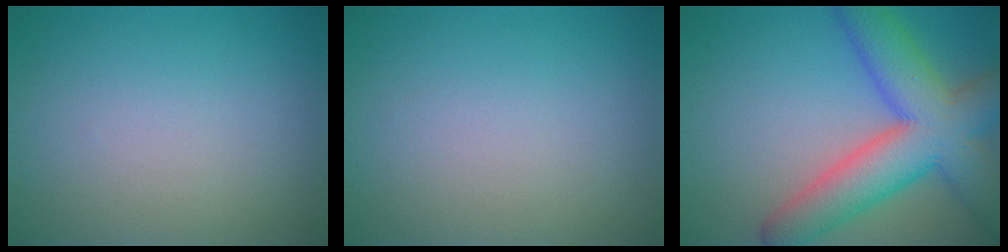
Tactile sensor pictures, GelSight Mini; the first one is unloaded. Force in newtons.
{"total": 0.0}
{"total": 10.1, "press": 10.1, "slide": 0.5}